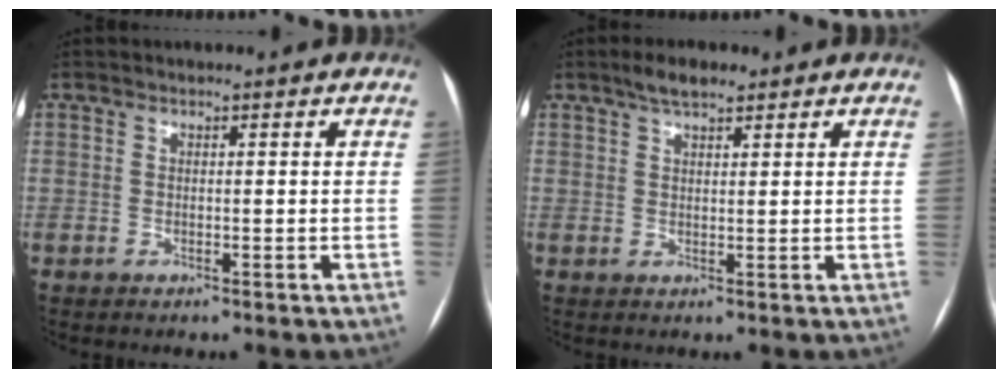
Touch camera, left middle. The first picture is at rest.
{"total": 3.8, "force": [2.8, 1.2, 2.3], "torque": [-0.047, 0.012, 0.048]}